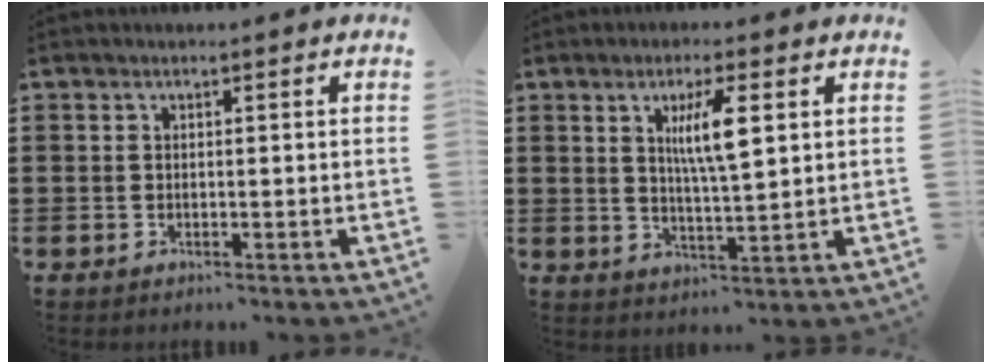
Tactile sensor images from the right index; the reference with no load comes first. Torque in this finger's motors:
{"motor_torque": [0.82, -0.31, 0.52, 0.10]}